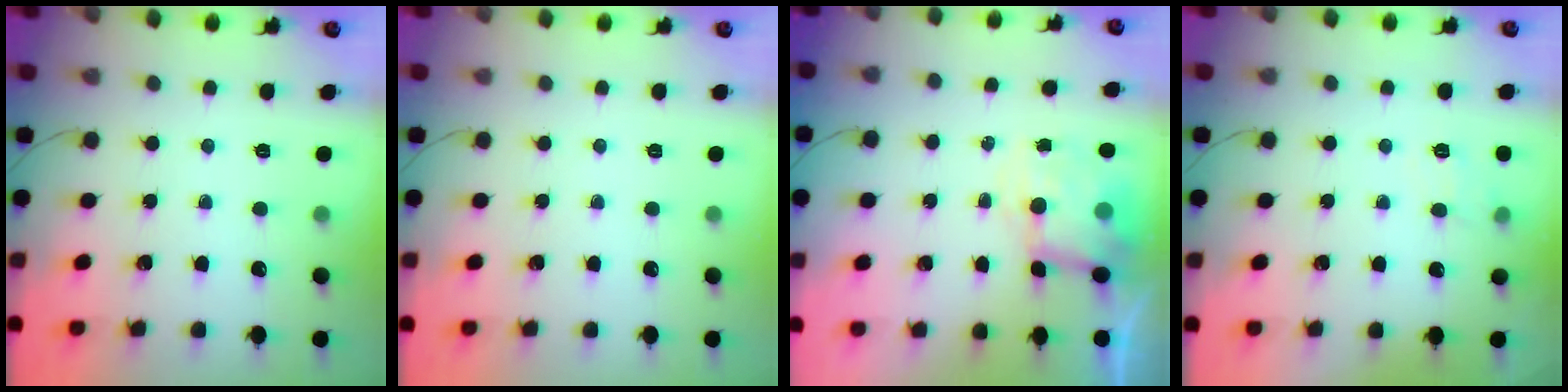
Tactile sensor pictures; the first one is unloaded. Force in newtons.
{"total": 0.0}
{"total": 6.7, "press": 6.6, "slide": 1.3}
{"total": 4.5, "press": 4.2, "slide": 1.7}